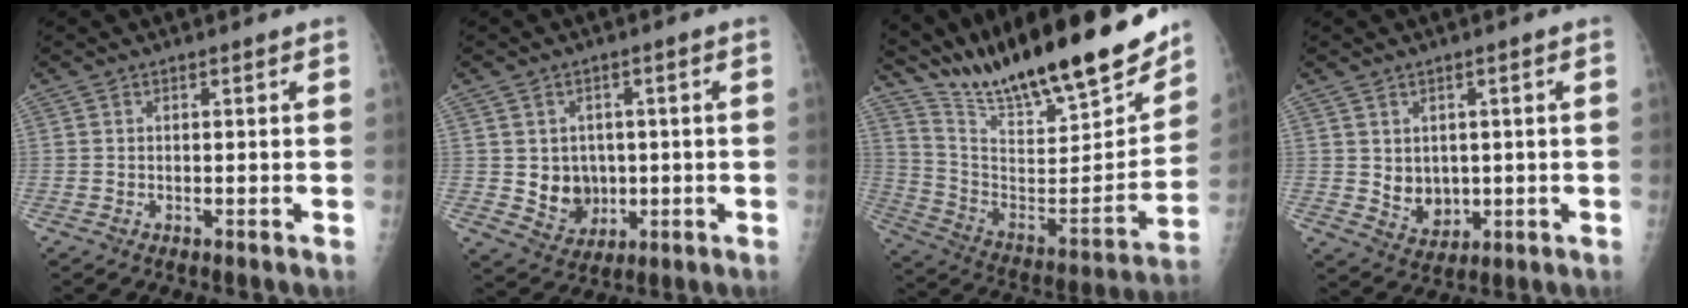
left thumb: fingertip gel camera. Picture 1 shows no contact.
{"total": 7.1, "force": [-0.2, 6.3, 3.4], "torque": [-0.015, -0.002, 0.013]}
{"total": 27.5, "force": [22.8, 5.4, 14.5], "torque": [-0.216, -0.103, 0.370]}
{"total": 5.5, "force": [0.3, 4.6, 3.0], "torque": [-0.023, -0.011, 0.023]}